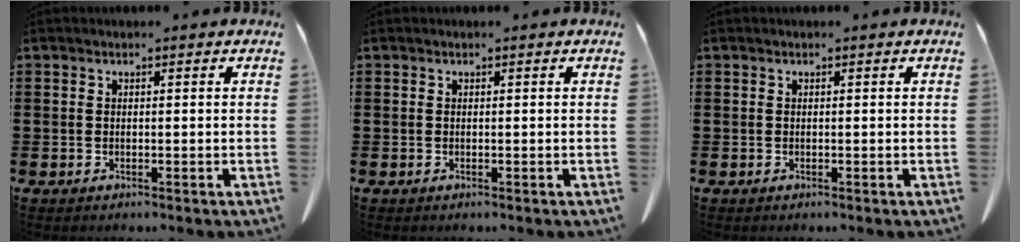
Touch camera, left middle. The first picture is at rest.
{"total": 0.0}
{"total": 0.0}